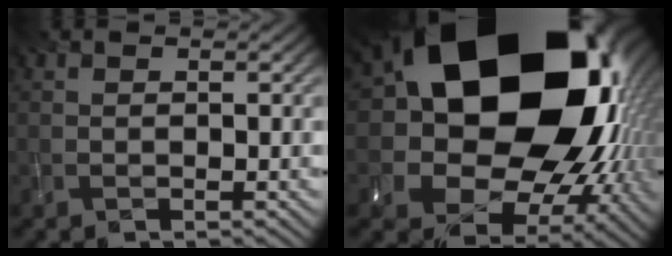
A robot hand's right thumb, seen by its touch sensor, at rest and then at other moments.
{"total": 23.4, "force": [4.9, 17.7, 14.5], "torque": [-0.281, -0.067, 0.131]}